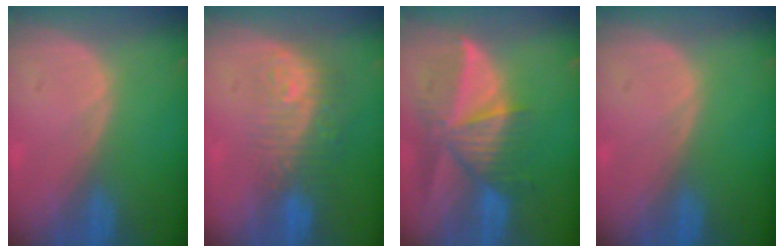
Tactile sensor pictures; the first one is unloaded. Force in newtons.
{"total": 9.7, "press": 8.0, "slide": 5.4}
{"total": 9.6, "press": 8.6, "slide": 4.3}
{"total": 0.0}